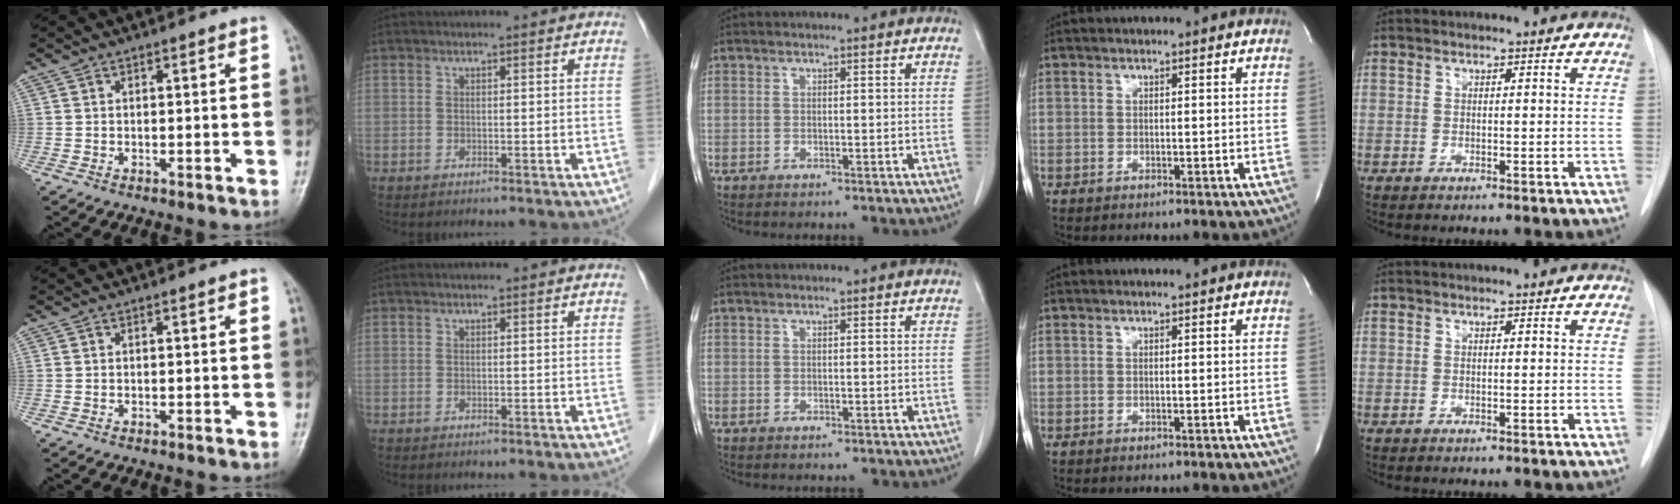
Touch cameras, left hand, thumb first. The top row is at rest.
{}